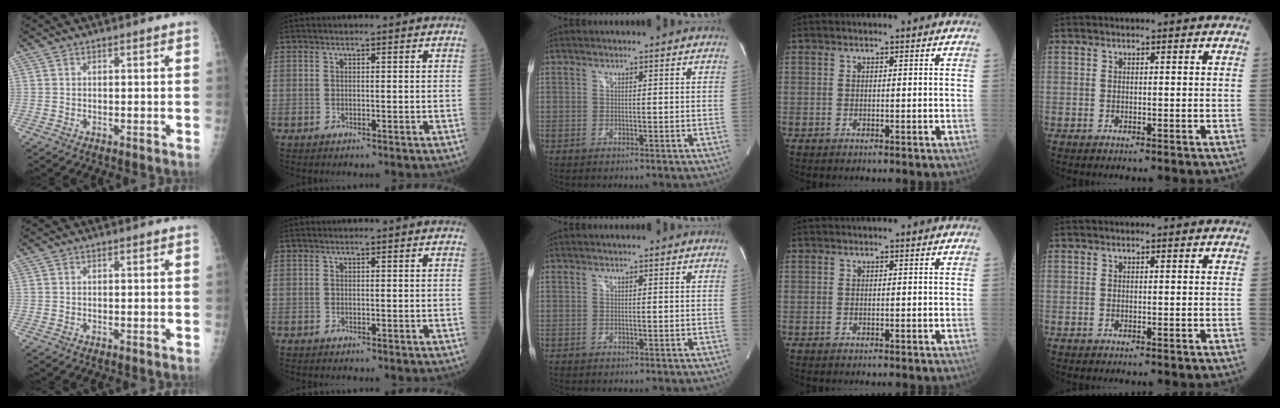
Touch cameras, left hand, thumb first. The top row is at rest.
{}